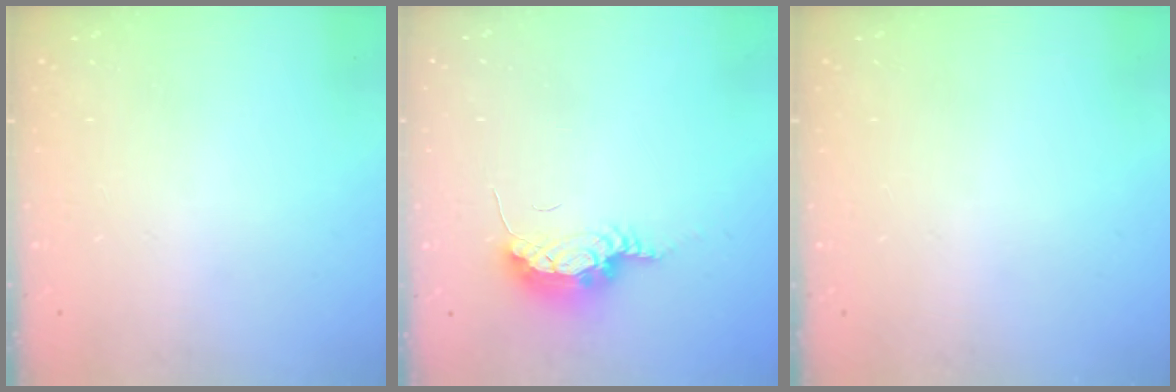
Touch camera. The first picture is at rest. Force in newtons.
{"total": 7.8, "press": 7.6, "slide": 1.9}
{"total": 0.0}